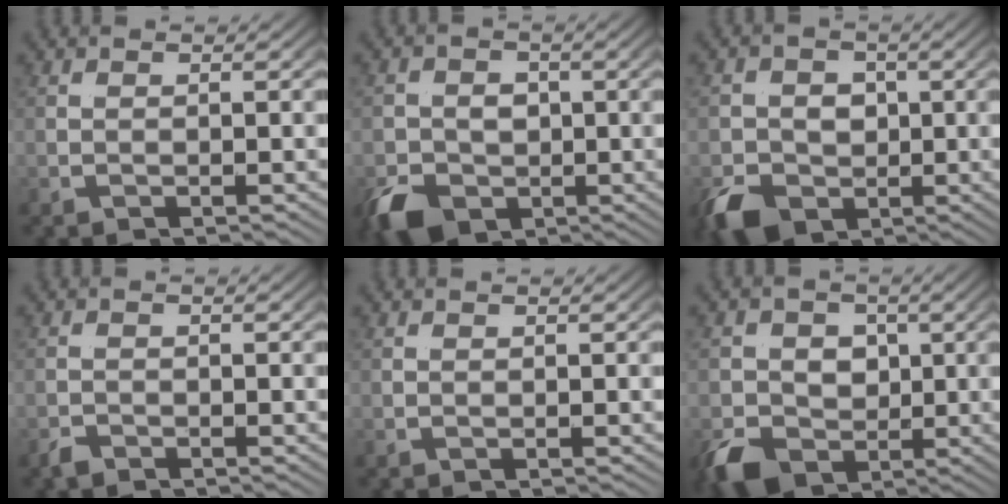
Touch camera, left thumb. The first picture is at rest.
{"total": 9.3, "force": [-1.5, 6.9, 6.2], "torque": [-0.092, -0.017, -0.023]}
{"total": 11.4, "force": [-0.9, 8.5, 7.5], "torque": [-0.107, -0.011, -0.021]}
{"total": 1.7, "force": [-0.9, -0.4, -1.4], "torque": [0.021, 0.000, -0.021]}
{"total": 0.0}
{"total": 12.8, "force": [-0.5, 9.6, 8.4], "torque": [-0.125, -0.014, -0.014]}